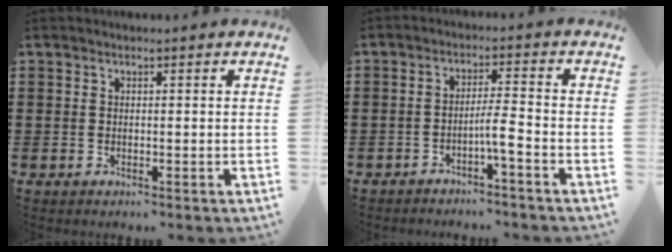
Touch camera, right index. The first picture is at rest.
{"total": 4.1, "force": [-2.1, -0.1, 3.5], "torque": [-0.062, -0.004, -0.039]}